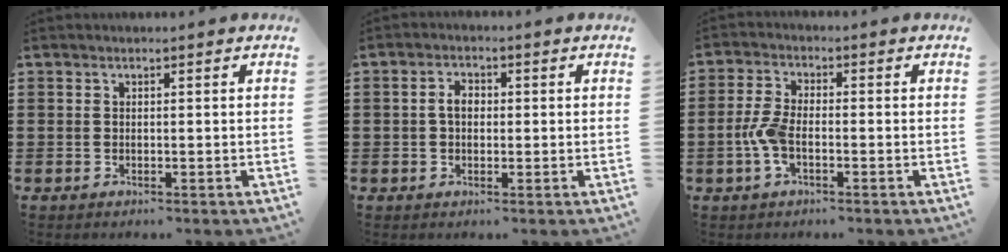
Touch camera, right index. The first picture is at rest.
{"total": 2.7, "force": [0.0, 1.7, 2.1], "torque": [-0.042, 0.008, -0.002]}
{"total": 5.0, "force": [-1.4, 2.2, 4.2], "torque": [-0.109, -0.004, -0.034]}